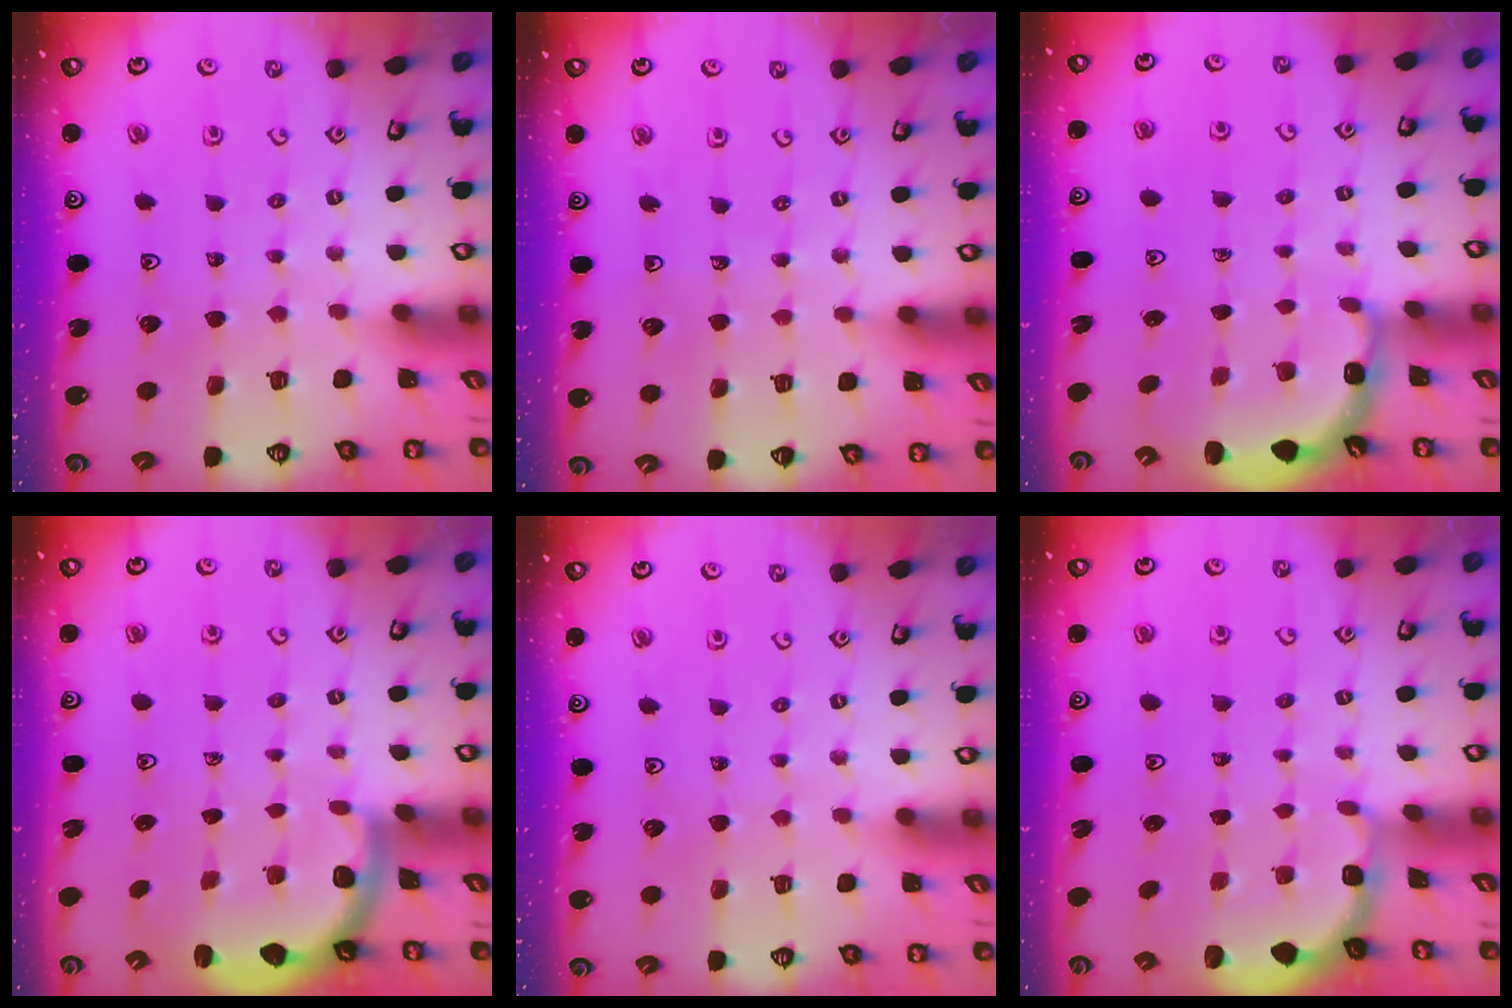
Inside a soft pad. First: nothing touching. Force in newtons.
{"total": 3.3, "press": 3.1, "slide": 1.2}
{"total": 3.2, "press": 2.5, "slide": 2.0}
{"total": 2.5, "press": 2.2, "slide": 1.1}
{"total": 0.0}
{"total": 1.8, "press": 1.7, "slide": 0.7}